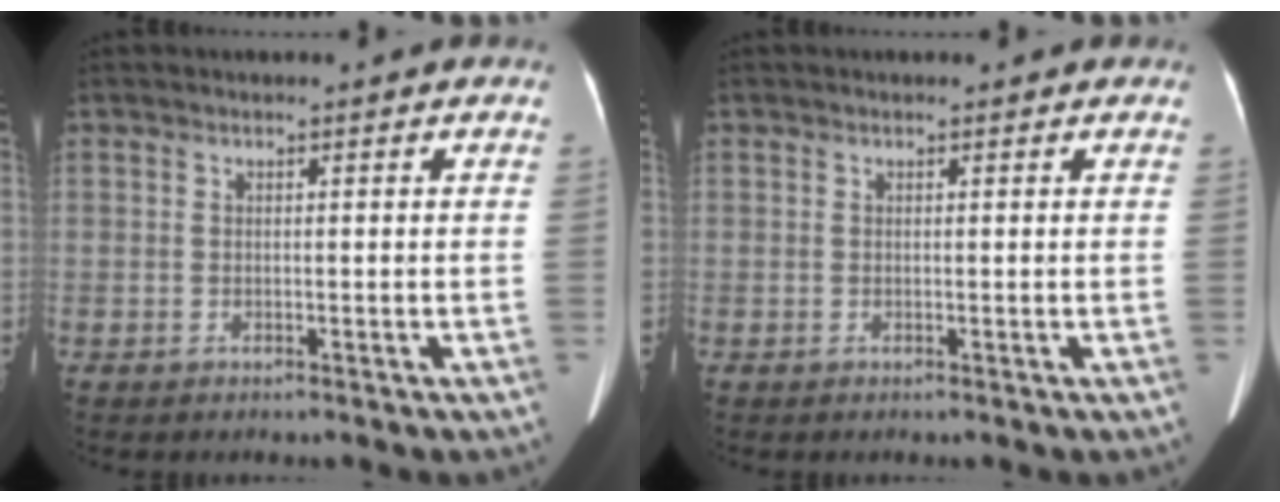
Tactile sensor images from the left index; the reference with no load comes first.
{"total": 0.5, "force": [0.5, 0.2, 0.1], "torque": [-0.008, 0.002, 0.003]}